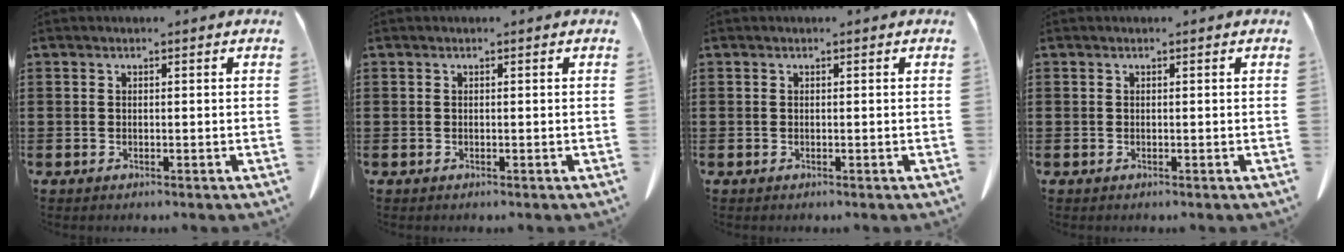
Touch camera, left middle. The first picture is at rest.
{"total": 0.0}
{"total": 0.0}
{"total": 0.0}